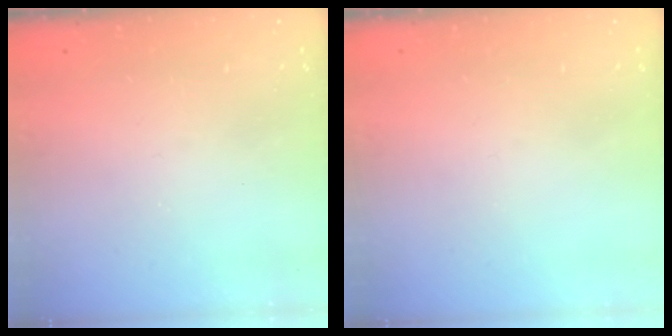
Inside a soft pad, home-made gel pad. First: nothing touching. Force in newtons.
{"total": 0.0}